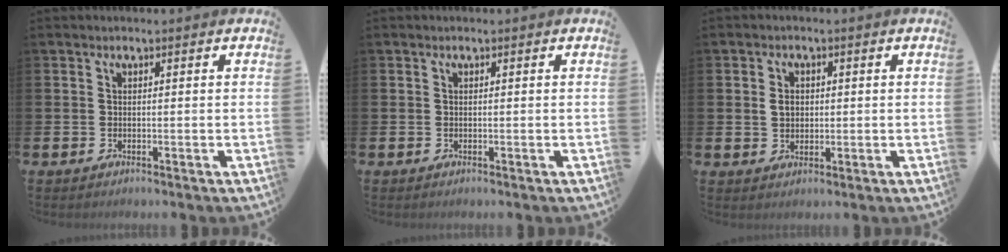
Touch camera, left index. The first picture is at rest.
{"total": 0.0}
{"total": 2.5, "force": [0.5, 2.0, 1.3], "torque": [-0.006, 0.001, 0.002]}